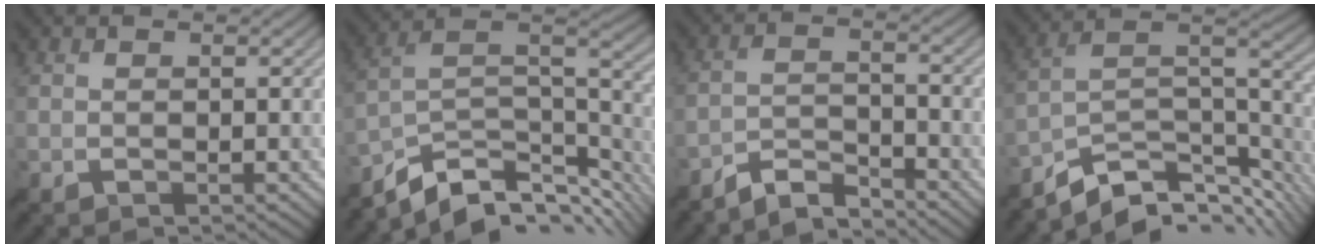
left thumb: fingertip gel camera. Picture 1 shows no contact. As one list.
[{"total": 11.7, "force": [-8.2, 5.0, 6.8], "torque": [-0.146, -0.004, -0.133]}, {"total": 4.8, "force": [-4.6, 0.9, 1.4], "torque": [-0.028, 0.000, -0.093]}, {"total": 10.8, "force": [-7.7, 4.2, 6.4], "torque": [-0.120, -0.001, -0.129]}]